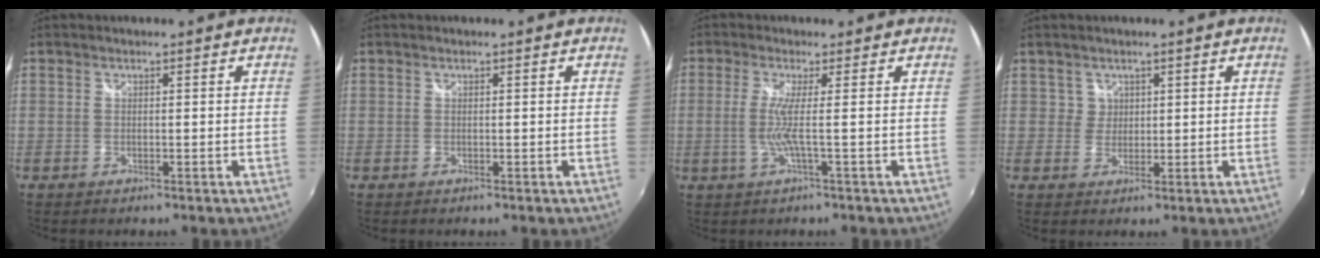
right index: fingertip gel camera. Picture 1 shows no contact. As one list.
[{"total": 0.0}, {"total": 3.6, "force": [-0.4, -1.2, 3.3], "torque": [-0.075, -0.008, -0.009]}, {"total": 2.3, "force": [1.0, 2.1, -0.4], "torque": [0.017, 0.009, 0.014]}]